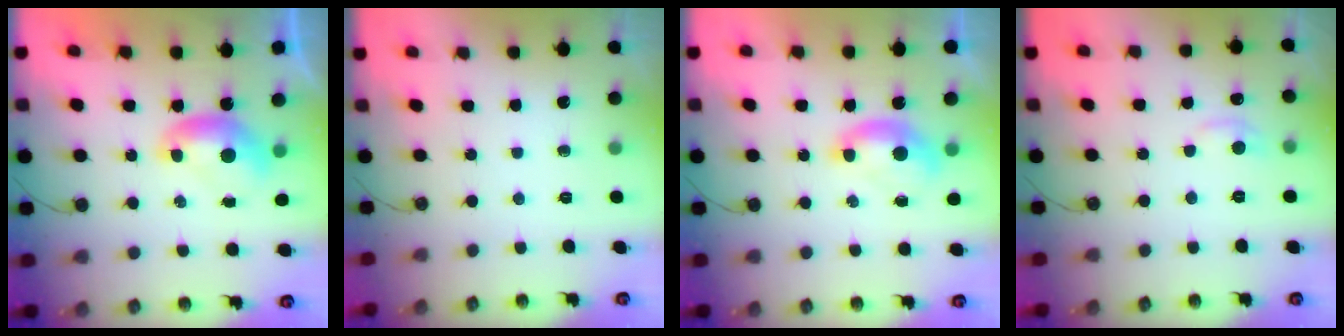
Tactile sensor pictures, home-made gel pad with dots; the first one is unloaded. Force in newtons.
{"total": 0.0}
{"total": 1.0, "press": 0.8, "slide": 0.6}
{"total": 1.0, "press": 0.2, "slide": 1.0}